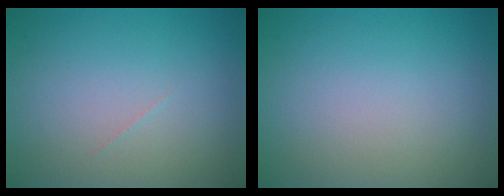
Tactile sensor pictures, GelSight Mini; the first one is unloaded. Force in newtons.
{"total": 0.0}